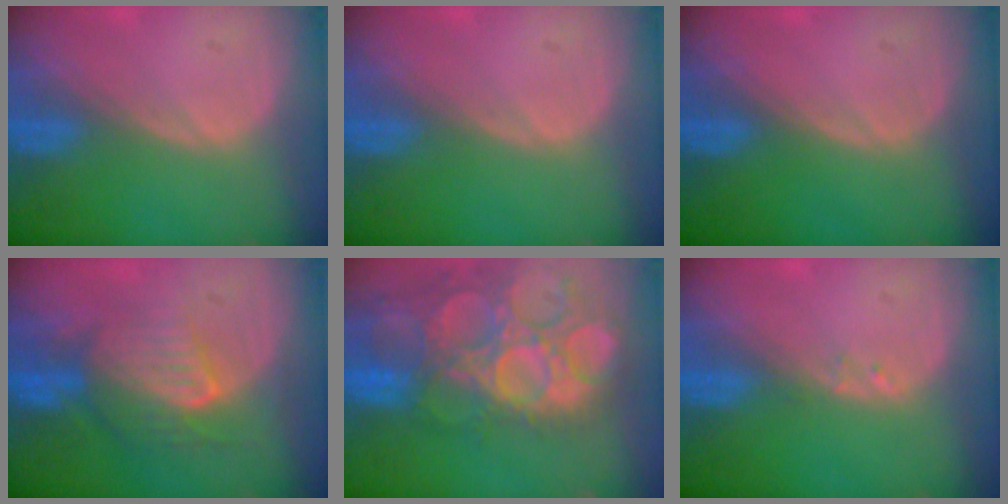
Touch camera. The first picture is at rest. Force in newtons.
{"total": 0.0}
{"total": 0.0}
{"total": 7.7, "press": 7.7, "slide": 0.5}
{"total": 15.3, "press": 12.6, "slide": 8.7}
{"total": 0.6, "press": 0.6, "slide": 0.1}